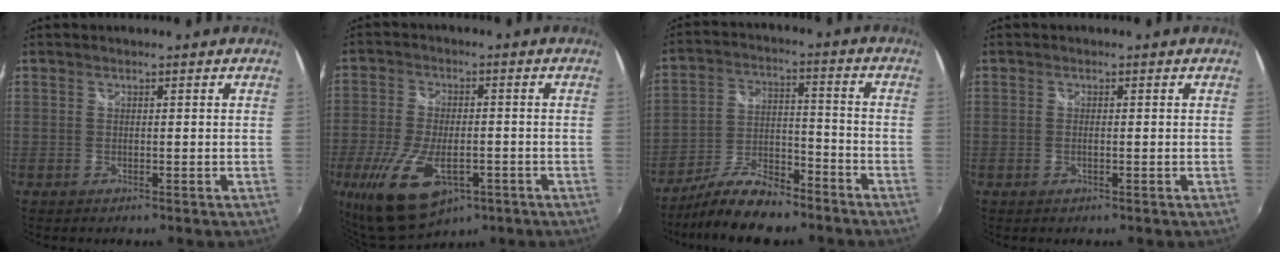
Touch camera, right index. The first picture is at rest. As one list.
[{"total": 15.1, "force": [-6.5, 7.2, 11.6], "torque": [-0.251, -0.042, -0.110]}, {"total": 12.8, "force": [-10.2, 4.3, 6.3], "torque": [-0.135, 0.002, -0.180]}, {"total": 0.8, "force": [-0.2, 0.1, 0.7], "torque": [-0.017, 0.000, -0.005]}]